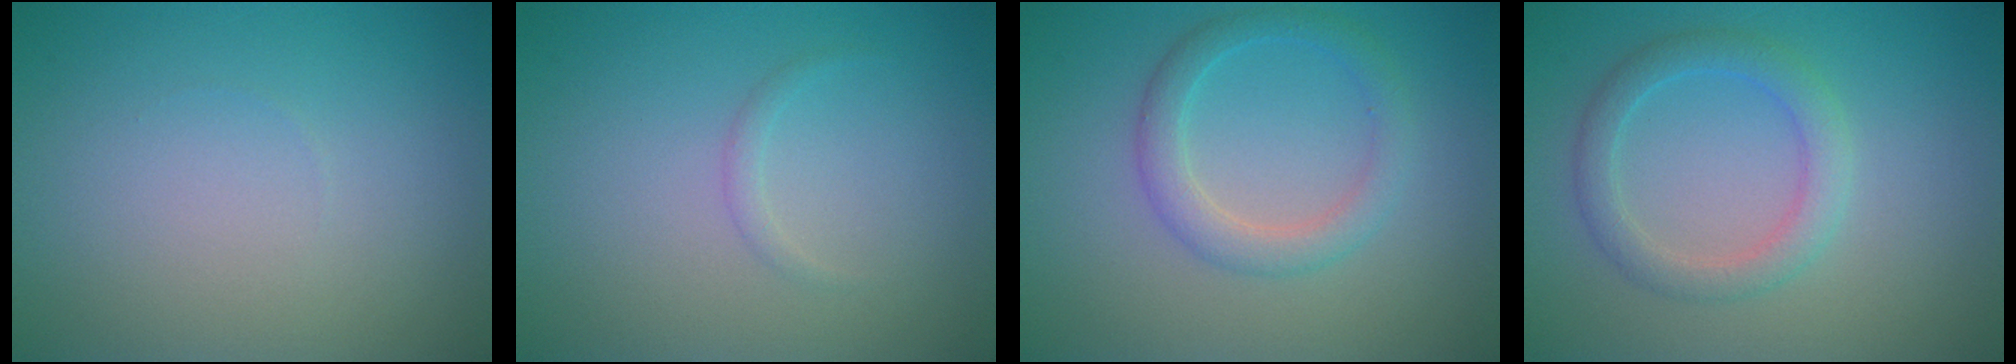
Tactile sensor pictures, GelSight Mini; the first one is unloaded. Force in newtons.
{"total": 0.7, "press": 0.7, "slide": 0.0}
{"total": 2.8, "press": 2.8, "slide": 0.0}
{"total": 2.9, "press": 2.9, "slide": 0.1}